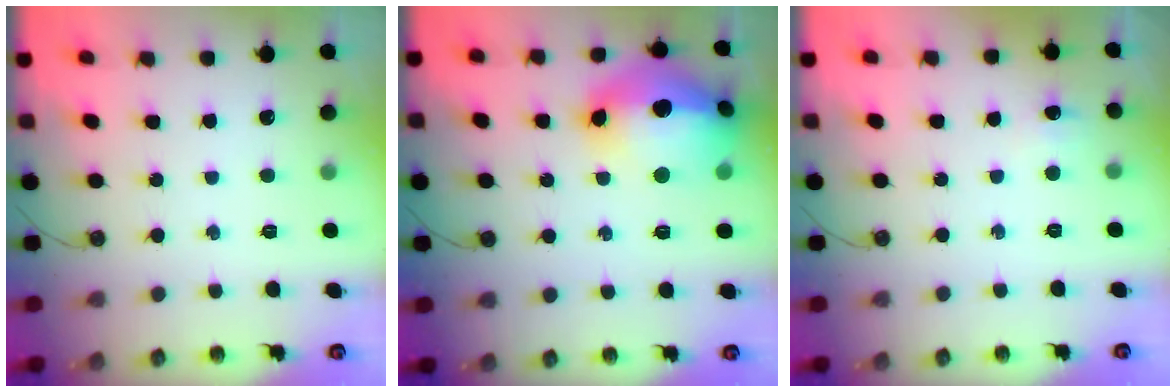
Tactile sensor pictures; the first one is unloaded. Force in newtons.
{"total": 24.8, "press": 23.6, "slide": 7.5}
{"total": 13.0, "press": 3.5, "slide": 12.6}